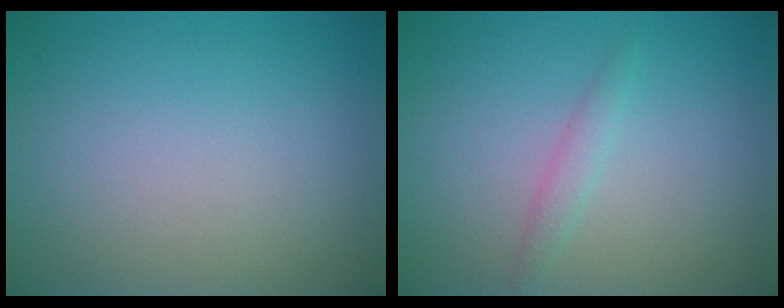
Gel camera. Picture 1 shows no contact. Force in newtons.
{"total": 1.2, "press": 1.2, "slide": 0.1}